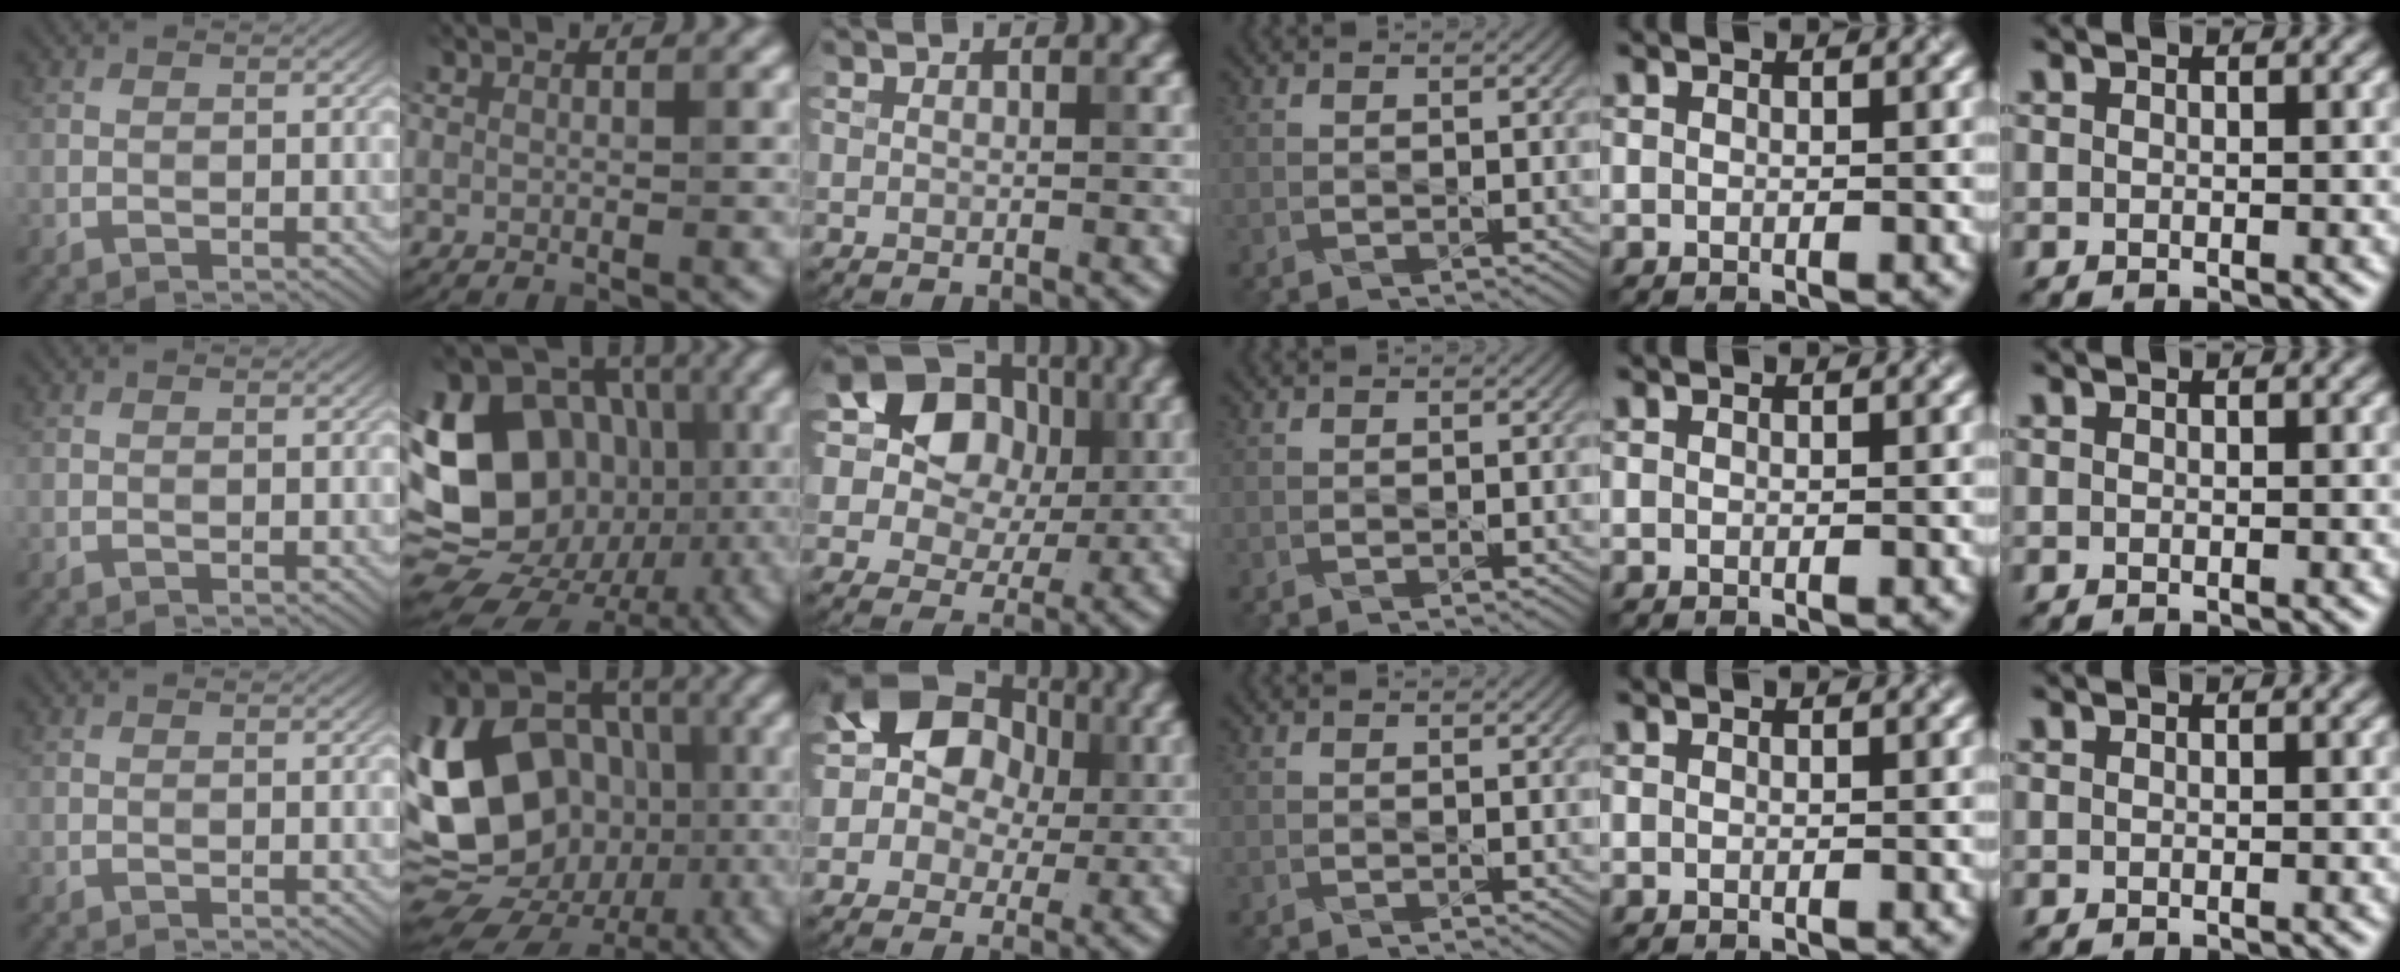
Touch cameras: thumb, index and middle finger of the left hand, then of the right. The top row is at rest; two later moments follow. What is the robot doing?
{"motion": "dispense", "object": "toothpaste"}